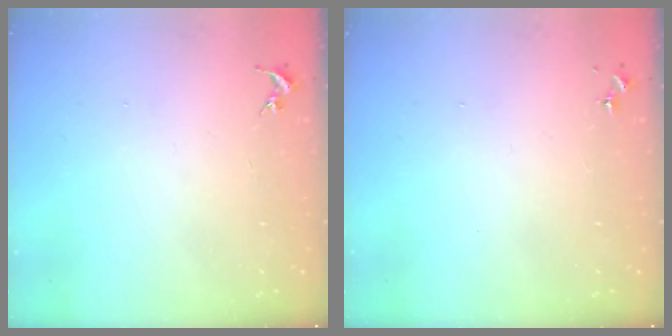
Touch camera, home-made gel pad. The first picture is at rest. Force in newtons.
{"total": 0.0}